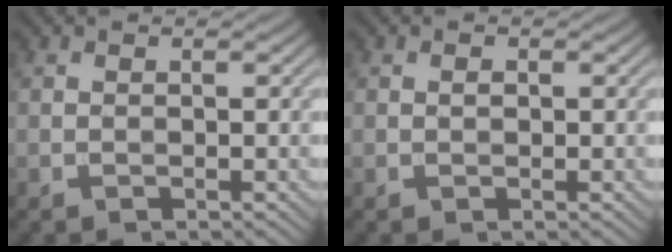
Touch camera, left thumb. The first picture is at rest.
{"total": 0.6, "force": [0.1, 0.4, 0.4], "torque": [-0.007, 0.000, 0.000]}